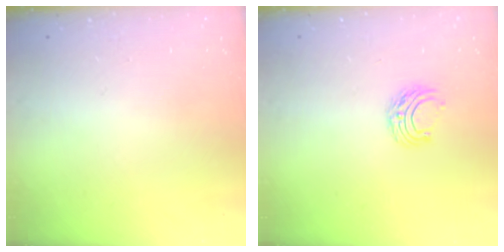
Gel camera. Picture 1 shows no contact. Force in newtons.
{"total": 6.2, "press": 6.2, "slide": 0.5}